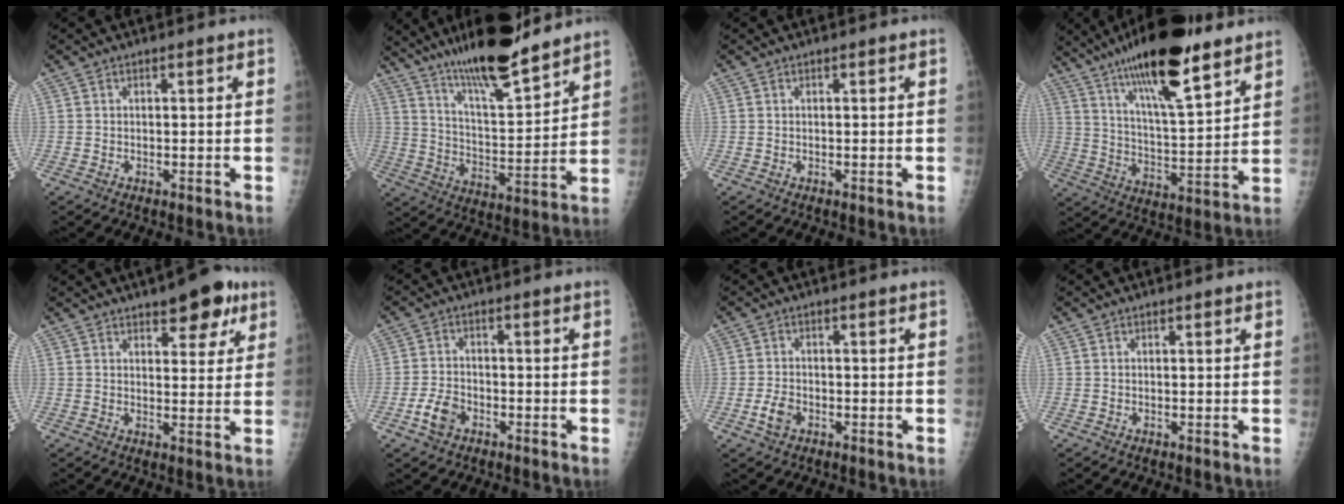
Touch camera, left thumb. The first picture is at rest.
{"total": 18.0, "force": [14.3, 3.2, 10.4], "torque": [-0.150, -0.078, 0.245]}
{"total": 0.0}
{"total": 20.7, "force": [13.5, 5.2, 14.8], "torque": [-0.236, -0.051, 0.227]}
{"total": 8.9, "force": [5.2, 3.9, 6.1], "torque": [-0.049, -0.019, 0.065]}
{"total": 4.9, "force": [-2.8, 3.2, 2.3], "torque": [-0.040, 0.019, -0.051]}
{"total": 3.5, "force": [-1.9, 2.3, 1.9], "torque": [-0.035, 0.012, -0.033]}
{"total": 0.0}